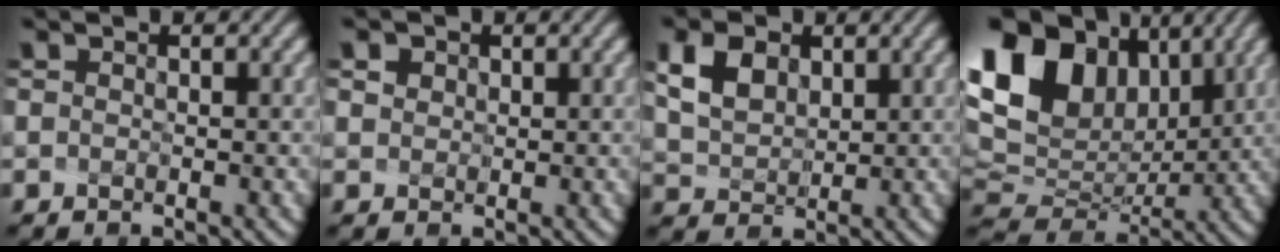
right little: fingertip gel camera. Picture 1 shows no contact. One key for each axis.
{"total": 2.8, "fx": 1.5, "fy": 2.0, "fz": 1.2, "tx": -0.019, "ty": 0.022, "tz": 0.011}
{"total": 3.7, "fx": 1.9, "fy": 2.5, "fz": 2.0, "tx": -0.065, "ty": 0.007, "tz": 0.049}
{"total": 14.2, "fx": 5.0, "fy": 9.6, "fz": 9.2, "tx": -0.182, "ty": 0.029, "tz": 0.104}